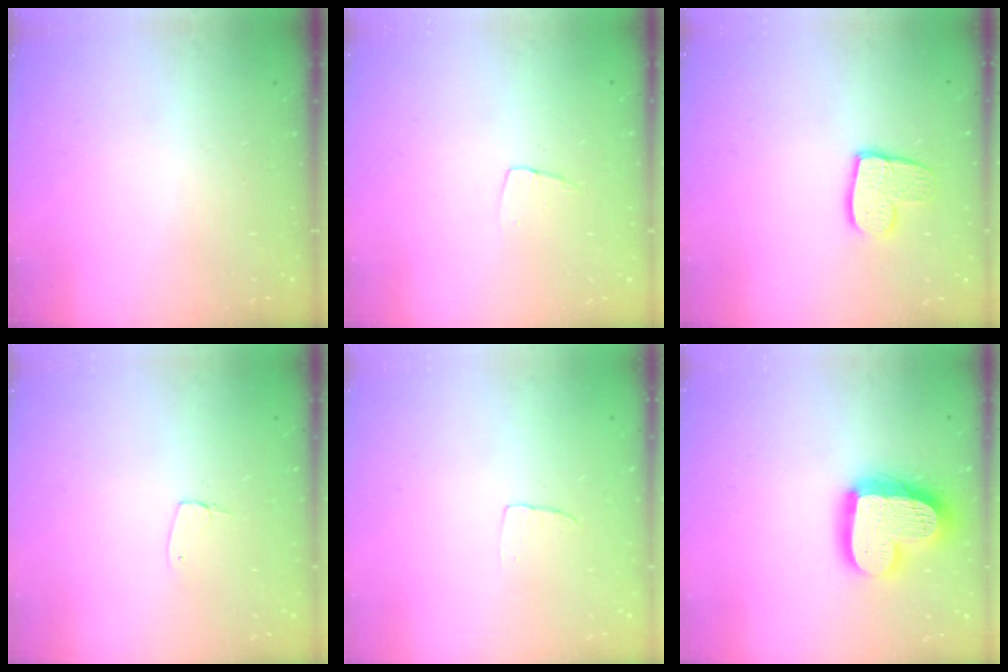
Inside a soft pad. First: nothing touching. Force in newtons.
{"total": 4.5, "press": 4.4, "slide": 0.3}
{"total": 8.9, "press": 8.9, "slide": 0.4}
{"total": 4.4, "press": 4.4, "slide": 0.3}
{"total": 2.4, "press": 2.4, "slide": 0.1}
{"total": 17.9, "press": 17.8, "slide": 1.7}